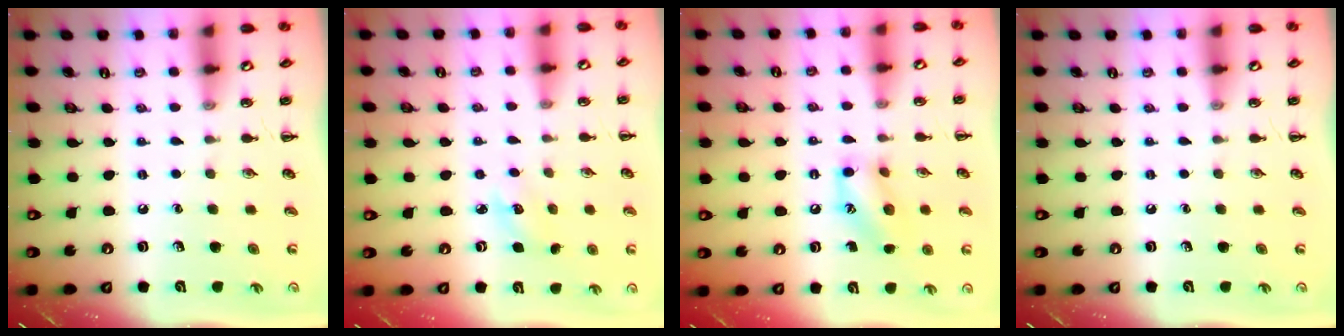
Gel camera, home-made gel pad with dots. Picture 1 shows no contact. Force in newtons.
{"total": 3.6, "press": 3.4, "slide": 1.0}
{"total": 12.2, "press": 12.0, "slide": 1.9}
{"total": 0.0}